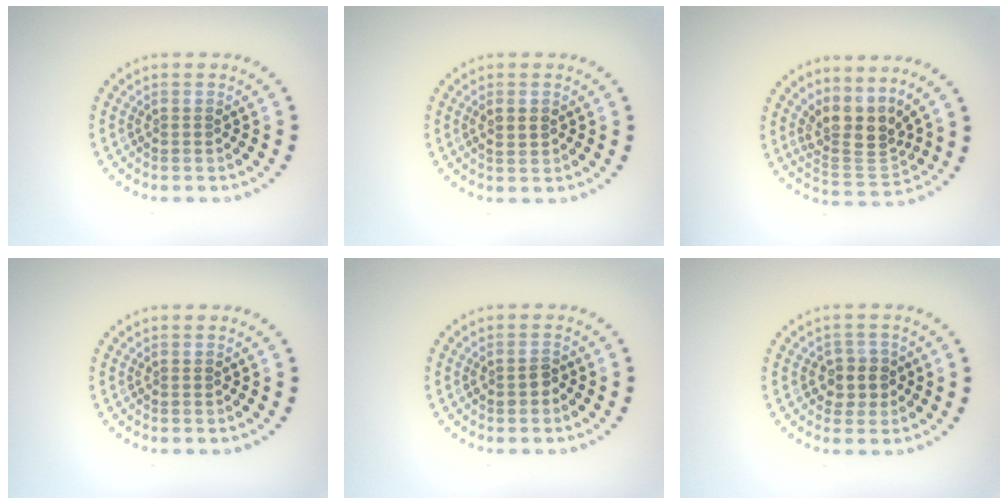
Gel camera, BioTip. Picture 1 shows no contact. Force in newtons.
{"total": 1.1, "press": 1.1, "slide": 0.1}
{"total": 3.8, "press": 2.9, "slide": 2.6}
{"total": 0.0}
{"total": 1.2, "press": 1.1, "slide": 0.4}
{"total": 2.3, "press": 2.1, "slide": 0.9}